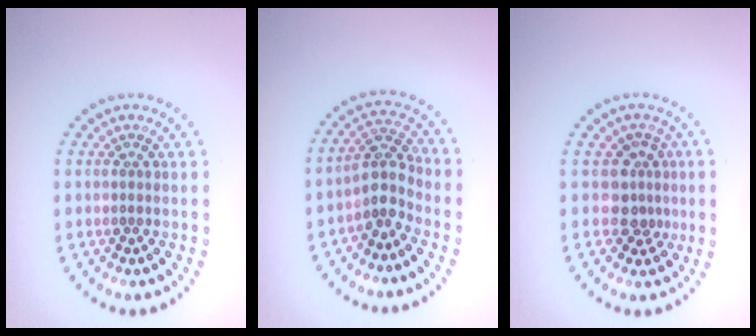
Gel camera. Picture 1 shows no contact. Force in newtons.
{"total": 2.9, "press": 2.3, "slide": 1.7}
{"total": 2.6, "press": 1.9, "slide": 1.7}